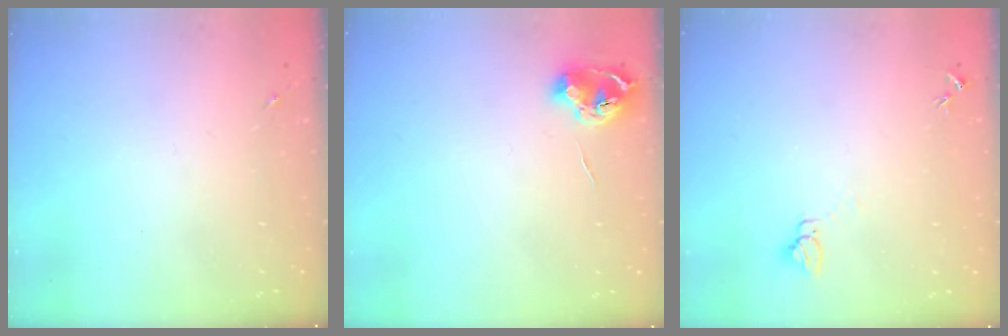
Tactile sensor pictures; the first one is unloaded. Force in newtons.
{"total": 8.0, "press": 8.0, "slide": 0.8}
{"total": 3.9, "press": 3.8, "slide": 0.3}